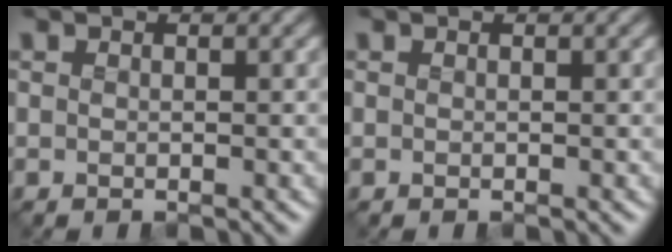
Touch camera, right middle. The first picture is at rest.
{"total": 0.0}